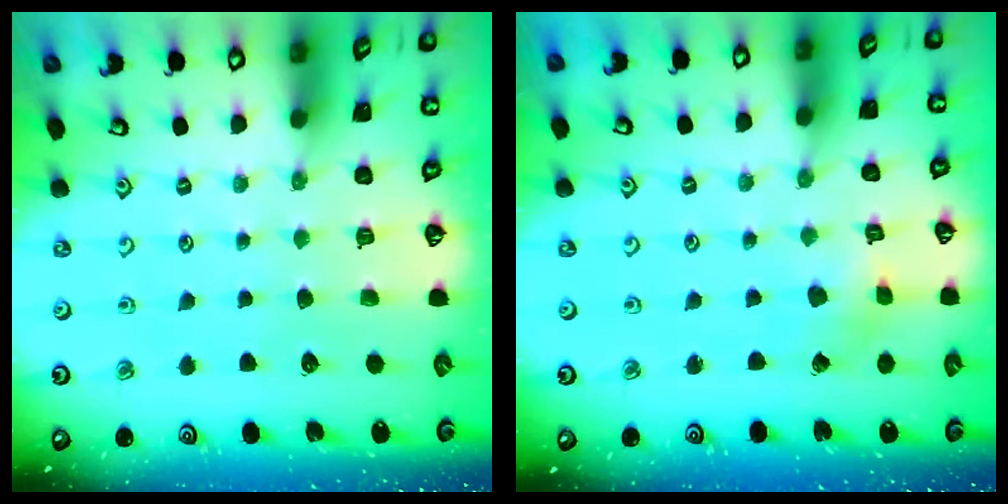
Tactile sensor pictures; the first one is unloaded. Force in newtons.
{"total": 2.7, "press": 2.7, "slide": 0.2}